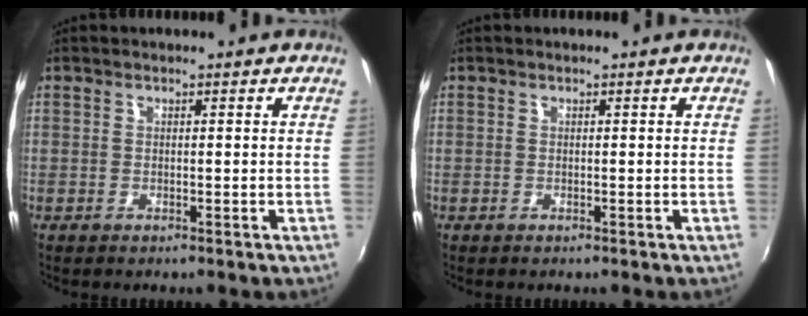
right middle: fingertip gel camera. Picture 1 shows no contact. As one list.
[{"total": 0.0}]